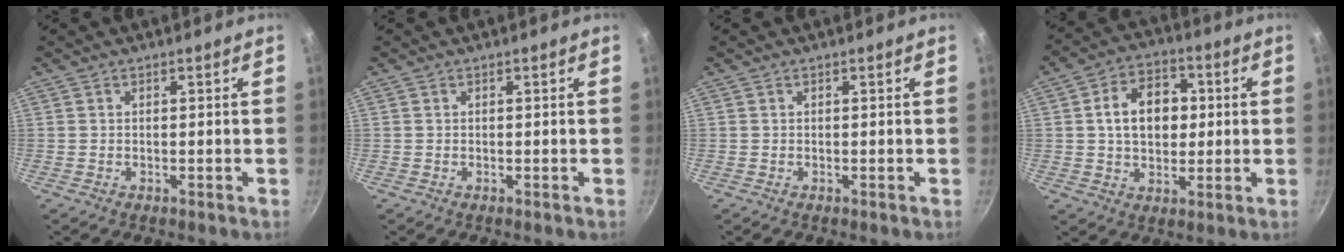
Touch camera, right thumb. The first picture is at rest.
{"total": 0.0}
{"total": 0.0}
{"total": 11.6, "force": [1.3, 8.4, 7.8], "torque": [-0.094, 0.014, 0.014]}